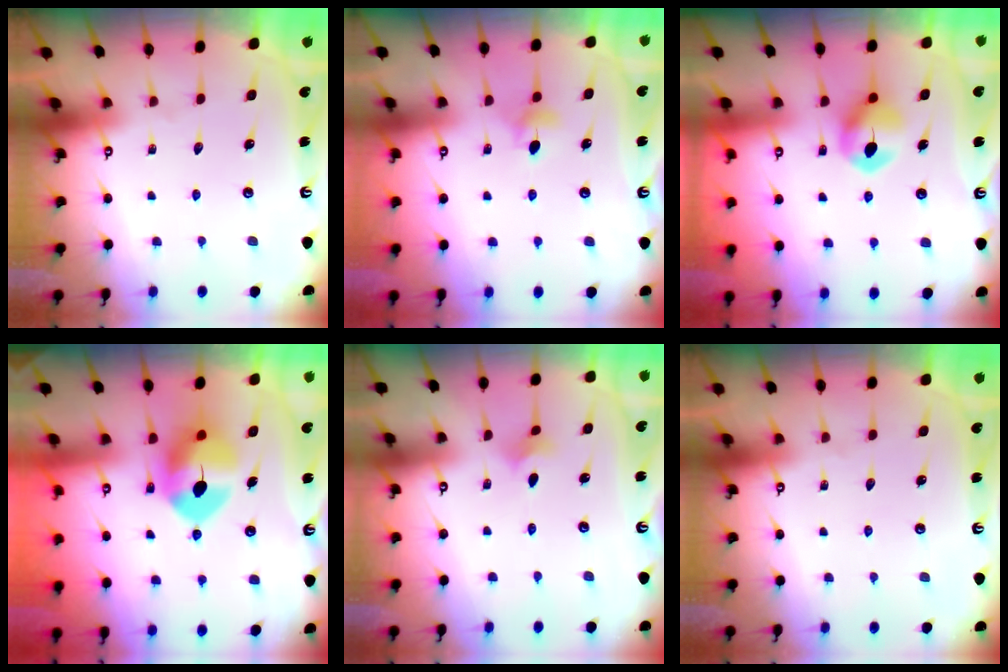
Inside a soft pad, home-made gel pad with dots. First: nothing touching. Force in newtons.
{"total": 4.0, "press": 3.9, "slide": 0.8}
{"total": 8.4, "press": 8.3, "slide": 0.4}
{"total": 9.4, "press": 9.2, "slide": 1.5}
{"total": 2.5, "press": 2.5, "slide": 0.5}
{"total": 0.0}